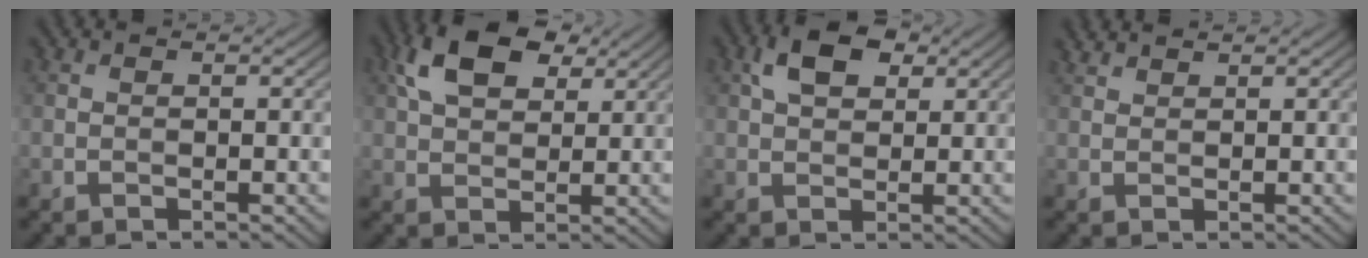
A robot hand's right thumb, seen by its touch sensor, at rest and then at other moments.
{"total": 8.9, "force": [4.2, 5.0, 6.0], "torque": [-0.128, 0.013, 0.078]}
{"total": 5.6, "force": [2.4, 3.3, 3.9], "torque": [-0.077, 0.007, 0.038]}
{"total": 1.5, "force": [1.5, 0.2, 0.4], "torque": [-0.014, 0.004, 0.032]}